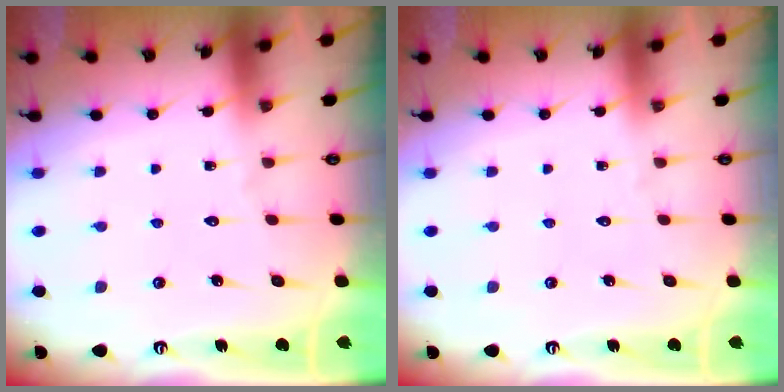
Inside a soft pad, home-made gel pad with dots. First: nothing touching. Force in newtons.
{"total": 0.0}